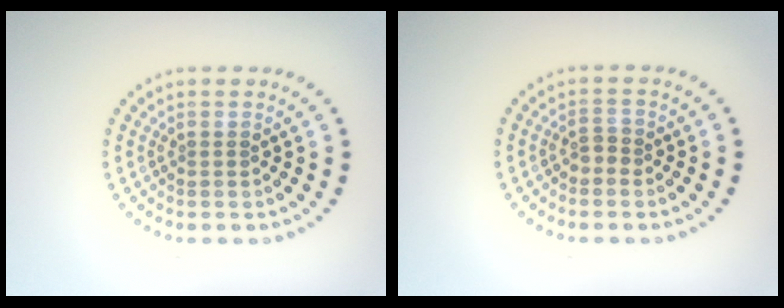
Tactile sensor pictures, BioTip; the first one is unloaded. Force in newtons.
{"total": 1.2, "press": 1.1, "slide": 0.5}